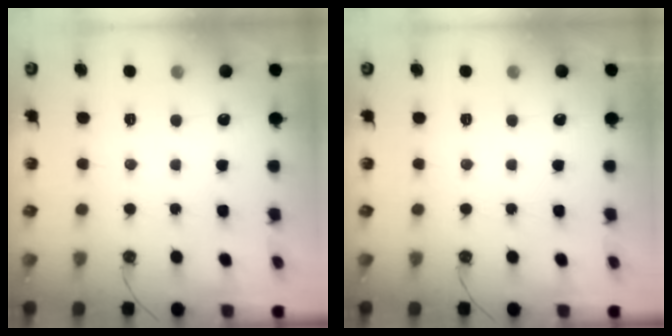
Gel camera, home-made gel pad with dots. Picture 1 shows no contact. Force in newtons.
{"total": 0.0}